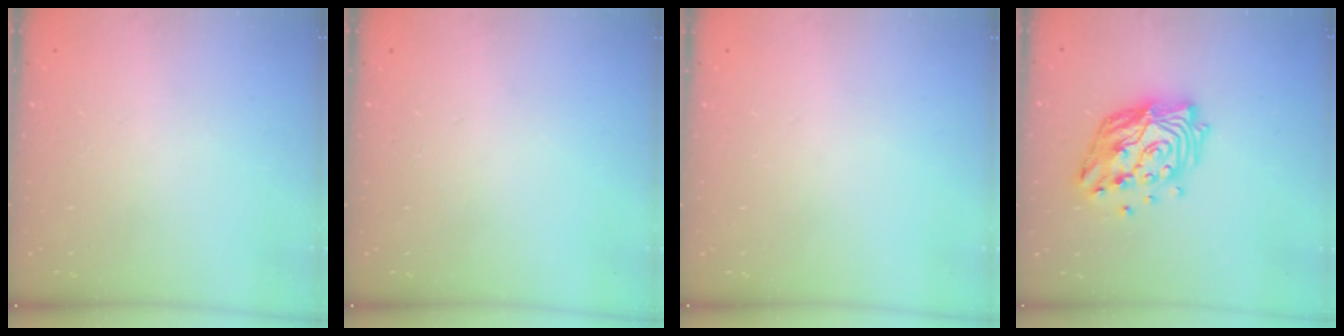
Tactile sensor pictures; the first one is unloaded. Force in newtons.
{"total": 0.0}
{"total": 0.0}
{"total": 16.5, "press": 16.4, "slide": 1.7}